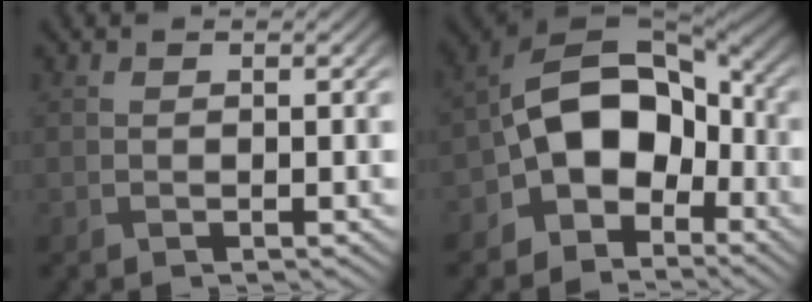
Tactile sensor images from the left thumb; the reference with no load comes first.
{"total": 12.4, "force": [-4.0, 8.5, 8.1], "torque": [-0.138, -0.001, -0.093]}